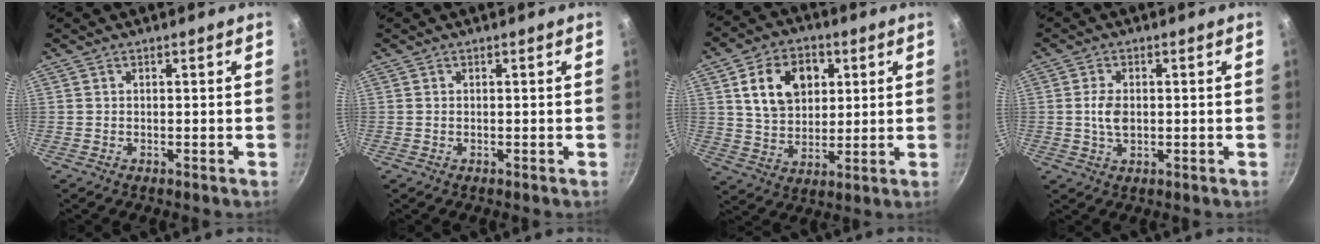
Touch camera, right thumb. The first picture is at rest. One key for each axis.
{"total": 0.0}
{"total": 13.4, "fx": 4.0, "fy": 9.8, "fz": 8.2, "tx": -0.110, "ty": -0.003, "tz": 0.068}
{"total": 4.3, "fx": 0.1, "fy": 2.6, "fz": 3.4, "tx": -0.059, "ty": -0.001, "tz": 0.001}